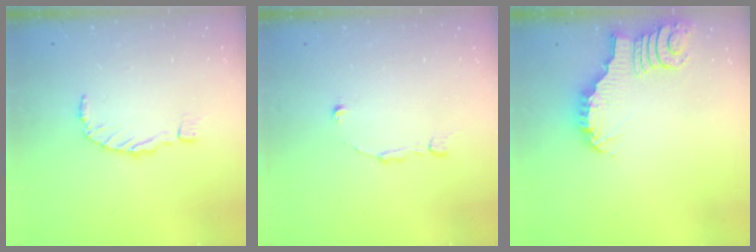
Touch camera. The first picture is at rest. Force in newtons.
{"total": 1.9, "press": 1.9, "slide": 0.2}
{"total": 3.5, "press": 3.5, "slide": 0.3}